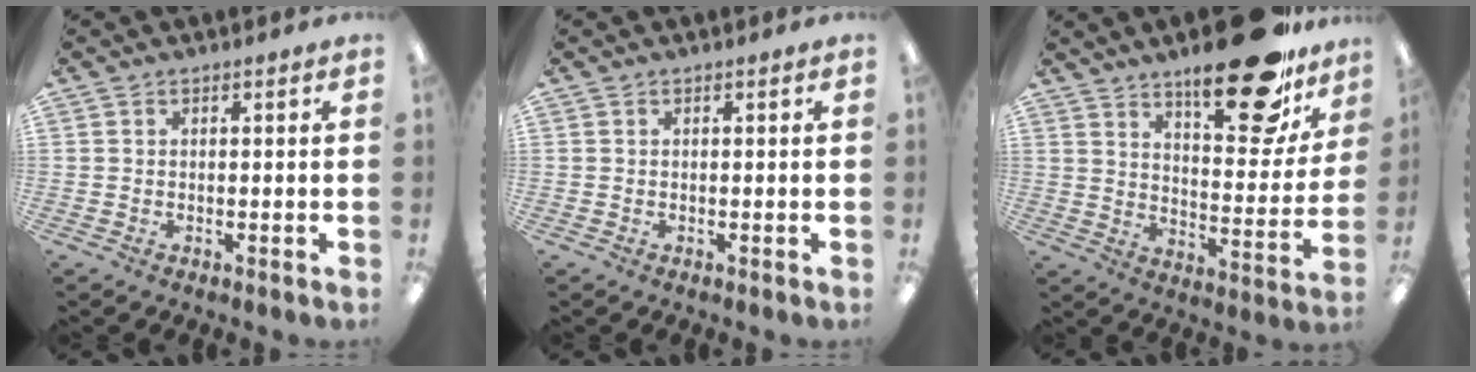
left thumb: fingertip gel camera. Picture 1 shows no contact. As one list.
[{"total": 0.0}, {"total": 21.7, "force": [15.4, 7.5, 13.4], "torque": [-0.182, -0.099, 0.250]}]